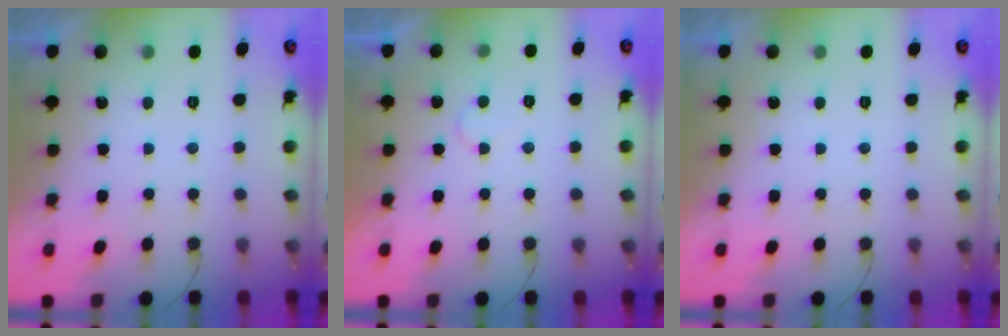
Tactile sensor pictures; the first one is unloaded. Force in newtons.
{"total": 4.1, "press": 4.1, "slide": 0.2}
{"total": 0.0}